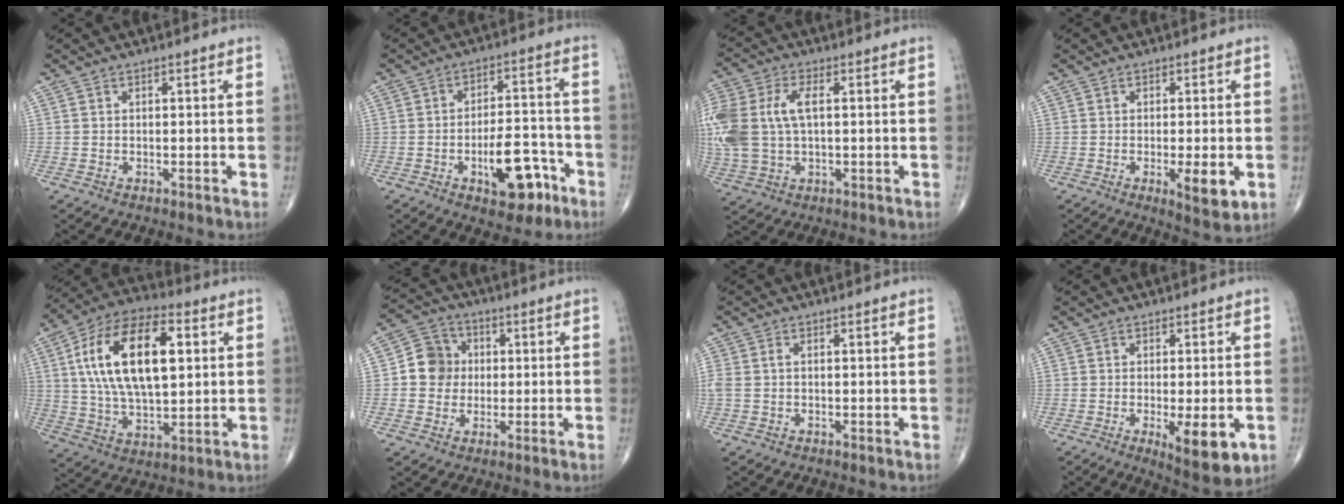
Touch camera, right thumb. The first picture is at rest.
{"total": 11.5, "force": [-5.1, 5.4, 8.7], "torque": [-0.110, 0.041, -0.070]}
{"total": 16.1, "force": [1.5, 9.4, 13.0], "torque": [-0.335, 0.011, 0.033]}
{"total": 6.1, "force": [-1.5, 1.5, 5.7], "torque": [-0.085, -0.015, -0.020]}
{"total": 21.4, "force": [4.5, 10.7, 18.0], "torque": [-0.312, 0.005, 0.074]}
{"total": 7.9, "force": [0.1, 7.4, 3.0], "torque": [-0.021, 0.015, -0.010]}
{"total": 2.3, "force": [0.0, 1.5, 1.8], "torque": [-0.059, 0.008, 0.002]}
{"total": 9.0, "force": [-2.6, 2.7, 8.1], "torque": [-0.109, -0.017, -0.032]}